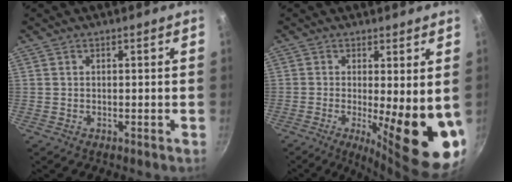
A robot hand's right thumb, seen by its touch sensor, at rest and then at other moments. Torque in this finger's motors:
{"motor_torque": [-0.15, 1.40, 1.77, -0.32, 0.16]}